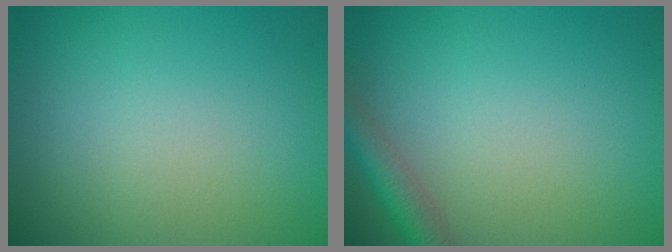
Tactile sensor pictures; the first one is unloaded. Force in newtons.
{"total": 2.9, "press": 2.9, "slide": 0.2}